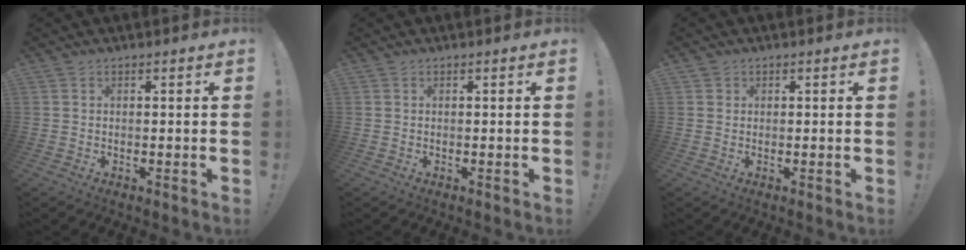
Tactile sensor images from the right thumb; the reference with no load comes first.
{"total": 0.0}
{"total": 1.1, "force": [0.6, 0.9, 0.1], "torque": [-0.002, 0.001, 0.011]}